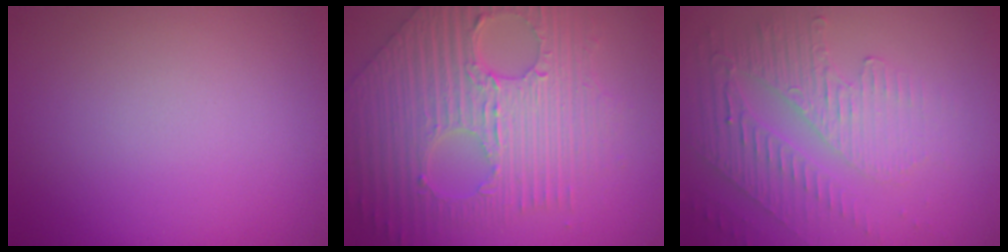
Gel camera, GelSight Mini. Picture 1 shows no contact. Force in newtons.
{"total": 9.7, "press": 6.7, "slide": 7.1}
{"total": 5.8, "press": 3.3, "slide": 4.7}